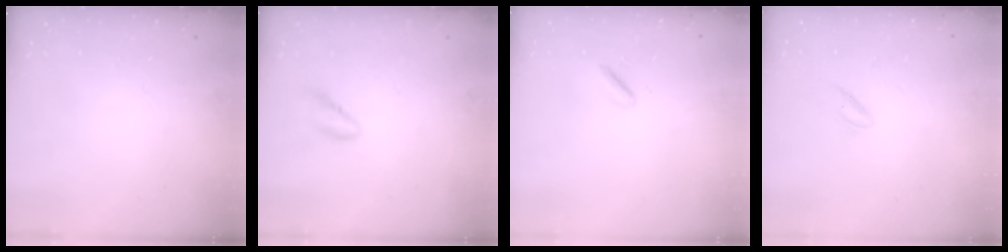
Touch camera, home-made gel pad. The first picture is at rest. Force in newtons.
{"total": 0.0}
{"total": 1.8, "press": 1.7, "slide": 0.7}
{"total": 1.8, "press": 1.6, "slide": 0.9}